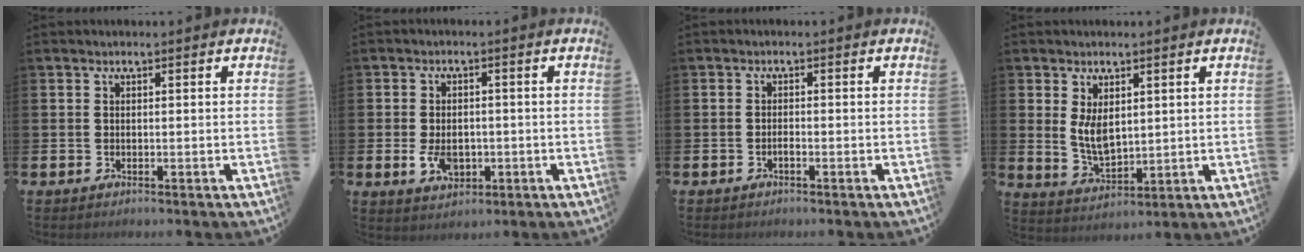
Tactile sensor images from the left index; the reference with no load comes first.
{"total": 4.1, "force": [-1.0, 2.7, 2.9], "torque": [-0.038, -0.001, -0.020]}
{"total": 0.7, "force": [-0.6, 0.1, 0.4], "torque": [-0.010, -0.005, -0.010]}
{"total": 4.8, "force": [2.0, 2.4, 3.6], "torque": [-0.049, -0.015, 0.032]}